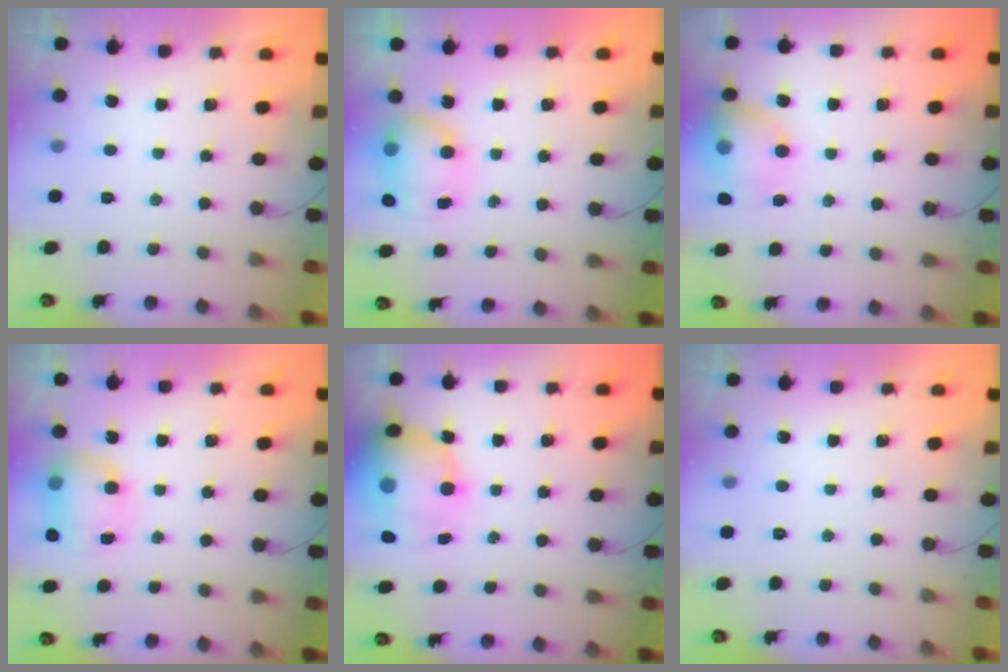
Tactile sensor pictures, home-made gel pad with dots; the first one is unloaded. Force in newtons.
{"total": 8.3, "press": 8.3, "slide": 0.9}
{"total": 14.9, "press": 14.8, "slide": 2.1}
{"total": 11.2, "press": 9.4, "slide": 6.2}
{"total": 21.9, "press": 21.3, "slide": 5.0}
{"total": 0.0}